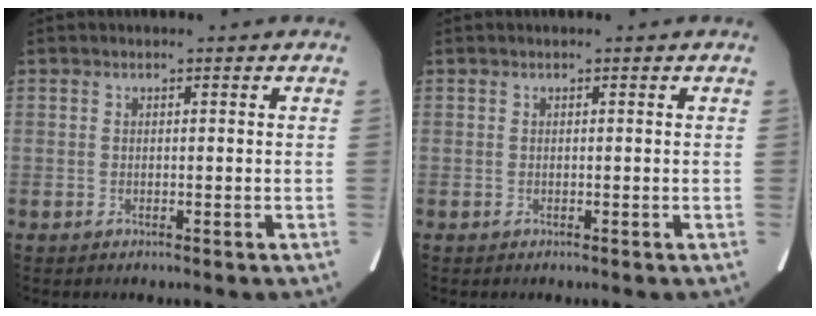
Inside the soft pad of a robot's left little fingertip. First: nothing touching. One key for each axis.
{"total": 0.0}